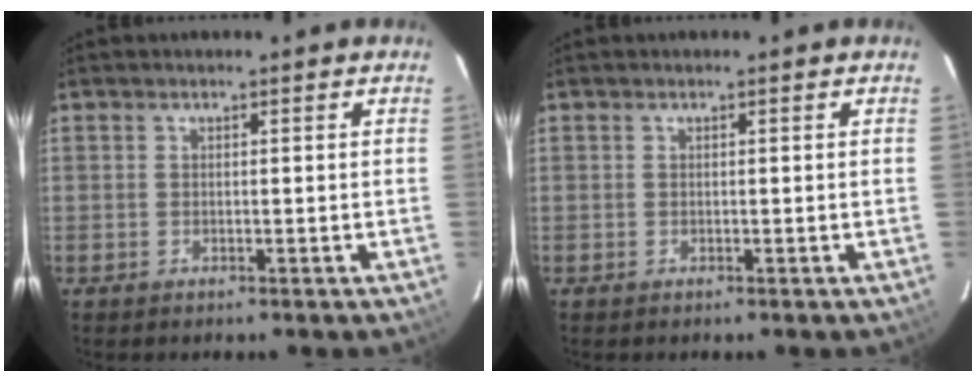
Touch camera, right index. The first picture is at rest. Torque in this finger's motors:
{"motor_torque": [0.24, 0.07, 0.03, 0.01]}